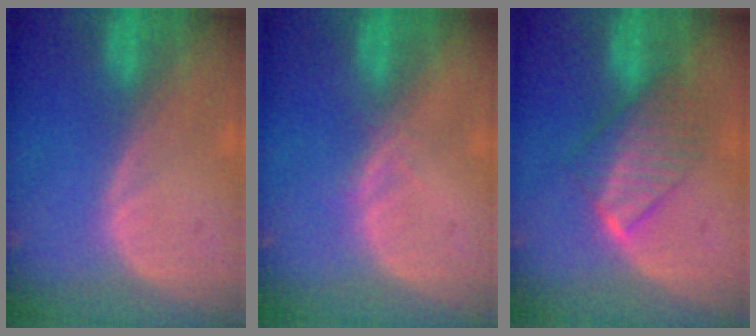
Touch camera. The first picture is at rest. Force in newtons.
{"total": 1.5, "press": 1.3, "slide": 0.8}
{"total": 6.4, "press": 6.4, "slide": 0.8}